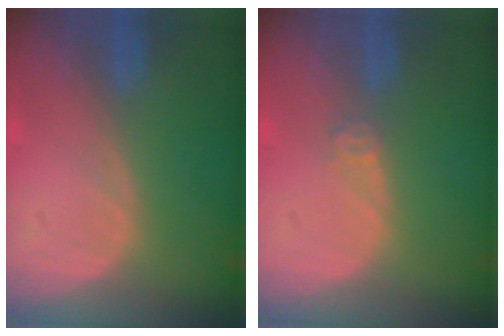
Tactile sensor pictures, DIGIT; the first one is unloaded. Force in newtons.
{"total": 1.7, "press": 1.4, "slide": 1.0}